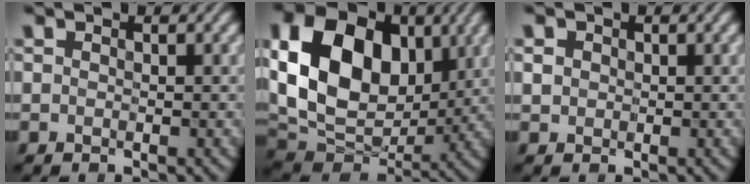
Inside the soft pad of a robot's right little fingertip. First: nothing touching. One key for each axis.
{"total": 14.5, "fx": 2.2, "fy": 10.1, "fz": 10.1, "tx": -0.199, "ty": 0.015, "tz": 0.033}
{"total": 0.9, "fx": 0.0, "fy": 0.9, "fz": 0.1, "tx": -0.007, "ty": -0.001, "tz": 0.004}